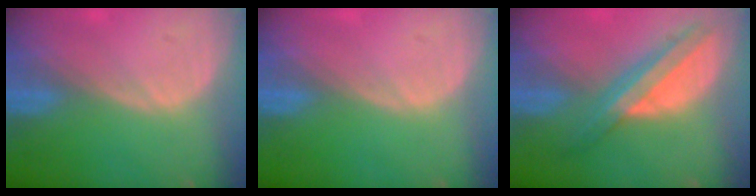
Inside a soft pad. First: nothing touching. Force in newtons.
{"total": 0.0}
{"total": 8.1, "press": 6.9, "slide": 4.4}